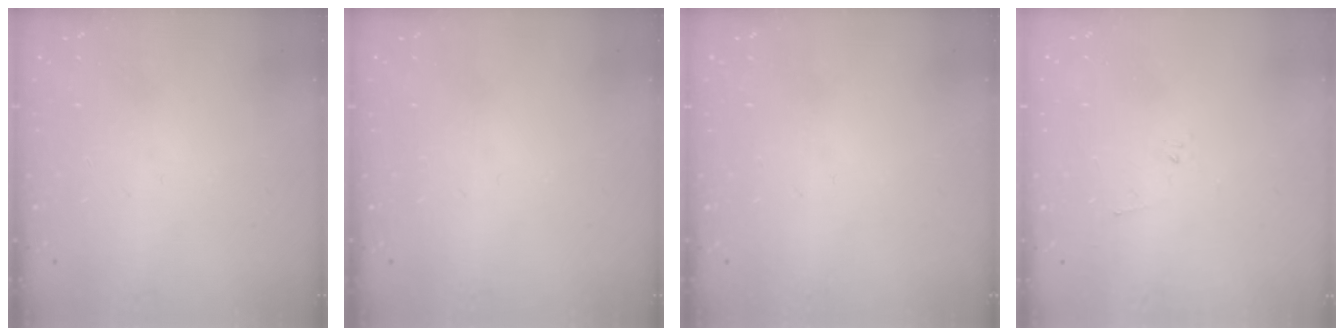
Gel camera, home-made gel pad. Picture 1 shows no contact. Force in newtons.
{"total": 0.0}
{"total": 0.0}
{"total": 2.2, "press": 2.1, "slide": 0.7}